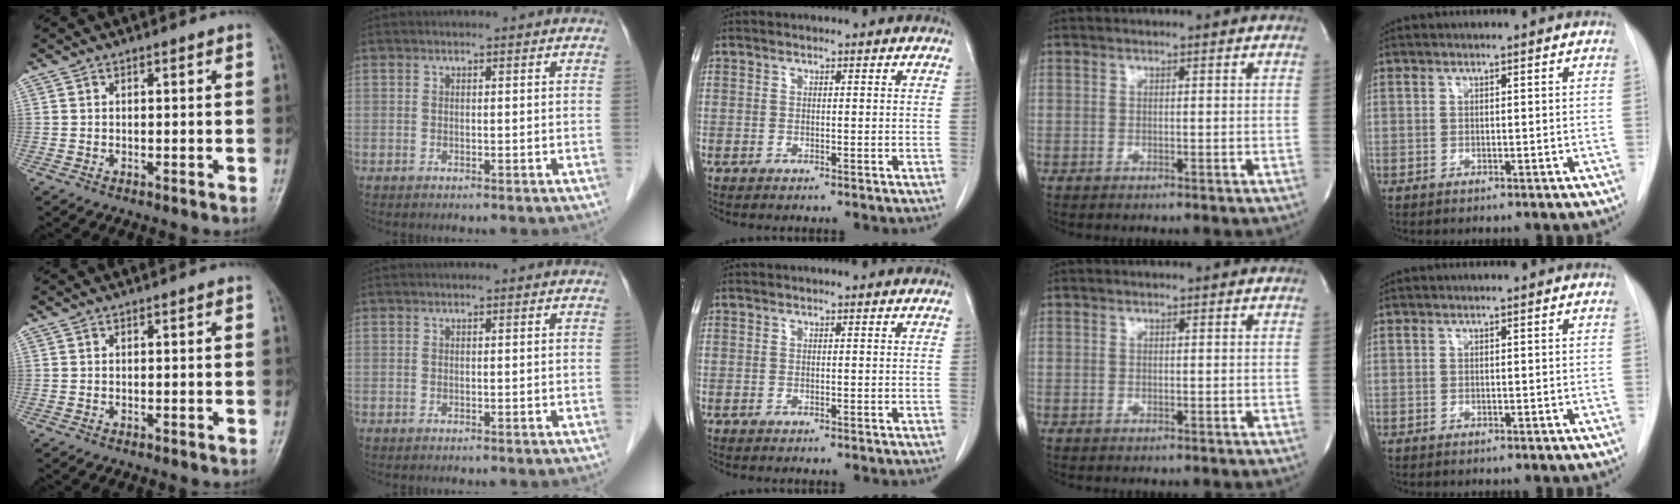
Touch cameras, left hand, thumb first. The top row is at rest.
{}